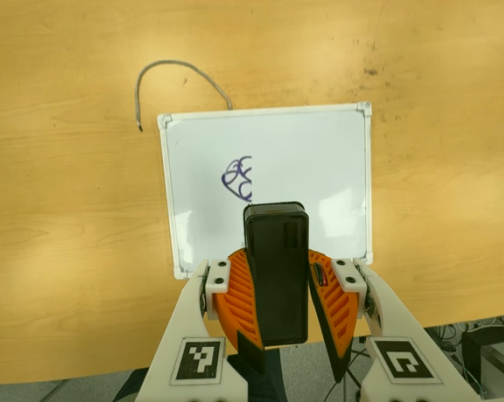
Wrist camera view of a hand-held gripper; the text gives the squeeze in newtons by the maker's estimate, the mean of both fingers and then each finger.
{"total": 10.4, "left": 10.1, "right": 10.7}